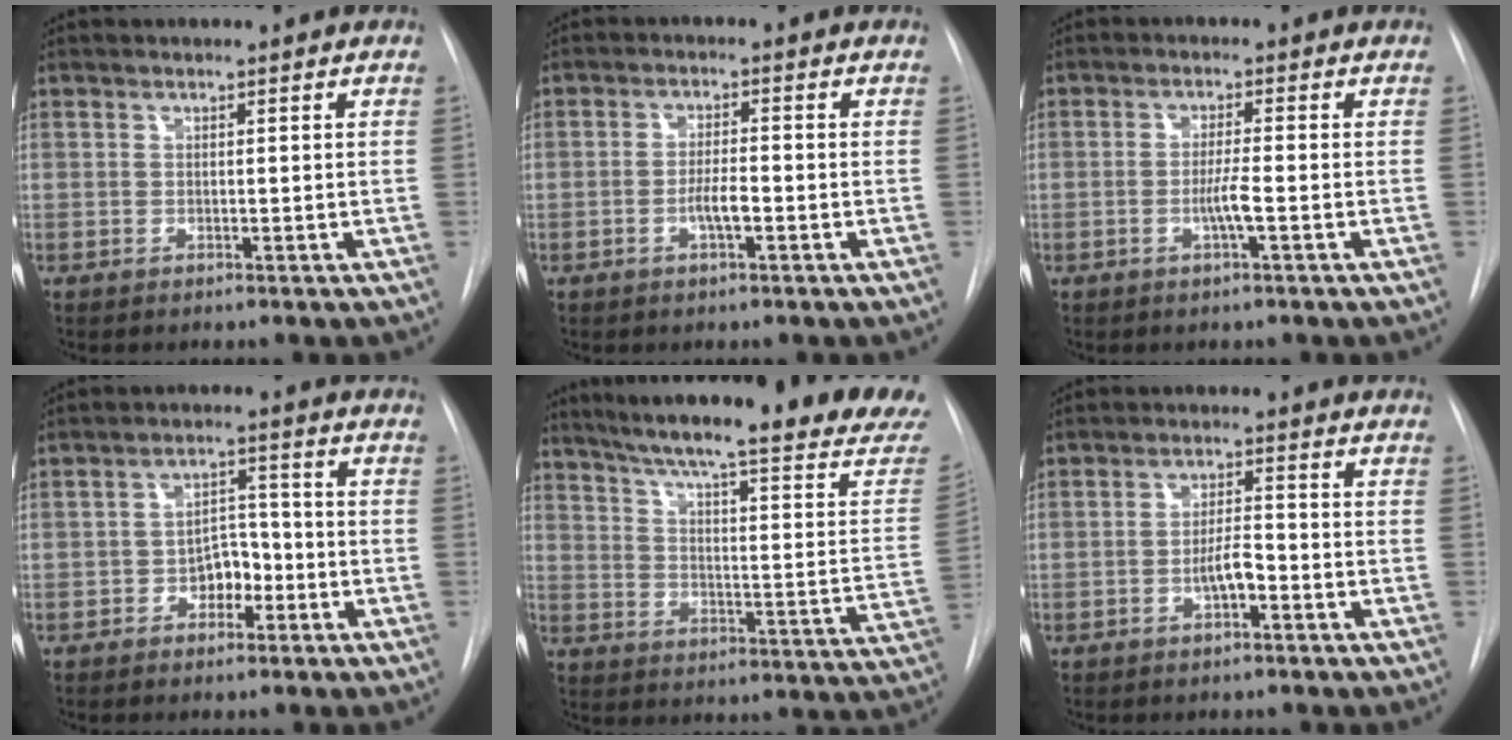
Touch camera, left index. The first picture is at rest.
{"total": 3.3, "force": [-1.7, 0.5, 2.7], "torque": [-0.051, -0.003, -0.029]}
{"total": 3.2, "force": [-1.6, -0.3, 2.8], "torque": [-0.054, -0.009, -0.028]}
{"total": 4.9, "force": [-2.6, 2.9, 2.8], "torque": [-0.041, 0.010, -0.043]}
{"total": 31.1, "force": [26.9, 2.3, 15.5], "torque": [-0.217, -0.101, 0.336]}
{"total": 3.7, "force": [-2.1, 0.9, 2.9], "torque": [-0.055, 0.002, -0.034]}